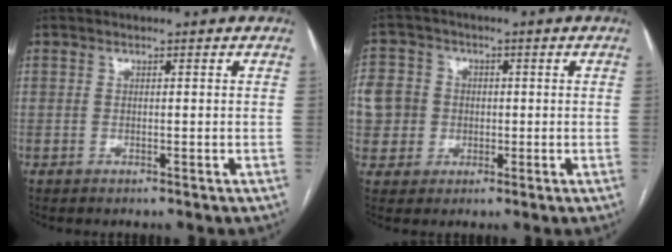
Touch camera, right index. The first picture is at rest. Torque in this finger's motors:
{"motor_torque": [2.14, 0.00, 1.05, 0.21]}